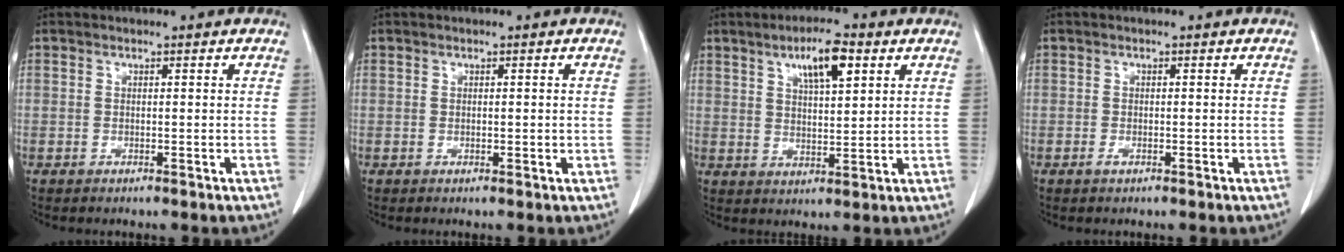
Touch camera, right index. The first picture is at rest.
{"total": 1.4, "force": [-0.1, 0.7, 1.2], "torque": [-0.025, 0.000, 0.001]}
{"total": 8.1, "force": [4.0, 2.4, 6.6], "torque": [-0.119, 0.005, 0.071]}
{"total": 1.2, "force": [-0.6, 0.7, 0.9], "torque": [-0.015, 0.001, -0.007]}